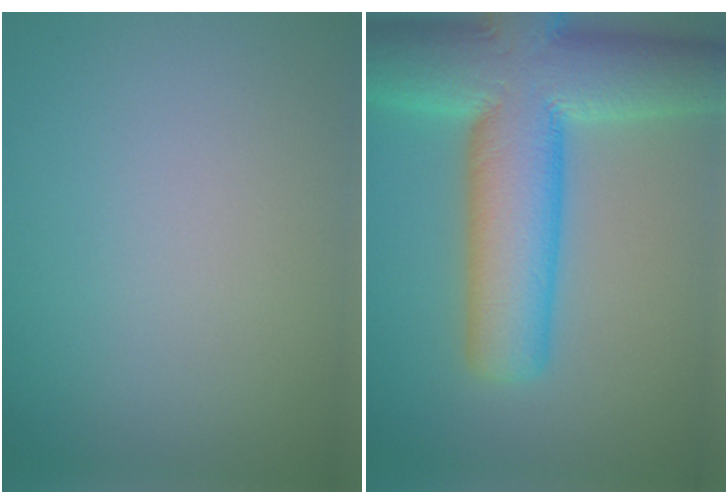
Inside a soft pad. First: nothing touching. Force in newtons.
{"total": 13.8, "press": 13.8, "slide": 0.8}